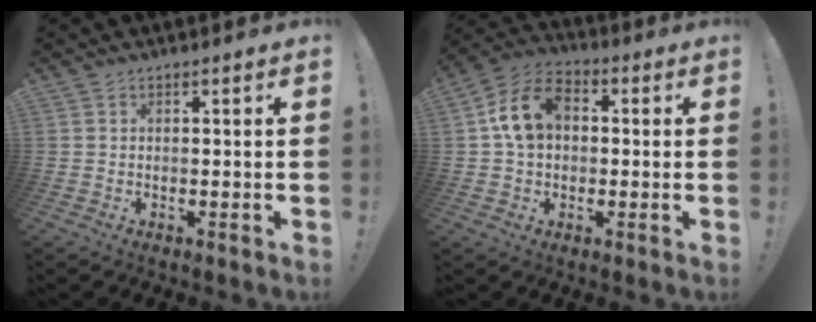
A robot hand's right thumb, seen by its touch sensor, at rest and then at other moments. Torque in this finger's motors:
{"motor_torque": [1.48, 1.75, 0.03, 0.03, 0.05]}